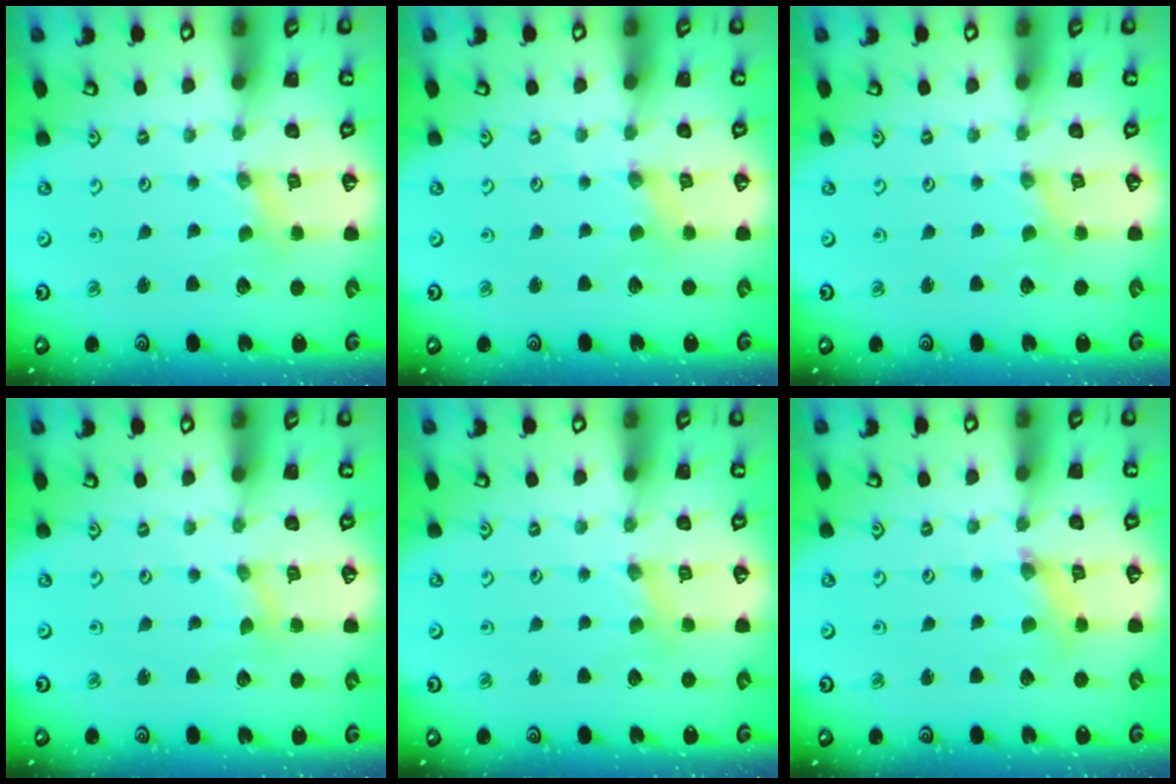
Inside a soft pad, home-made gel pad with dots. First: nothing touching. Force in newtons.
{"total": 0.0}
{"total": 0.0}
{"total": 0.0}
{"total": 1.8, "press": 1.7, "slide": 0.3}
{"total": 3.3, "press": 3.3, "slide": 0.4}